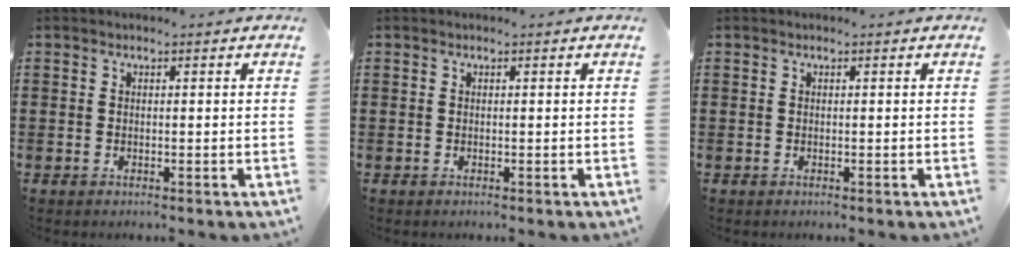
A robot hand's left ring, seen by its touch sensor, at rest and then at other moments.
{"total": 0.0}
{"total": 0.0}